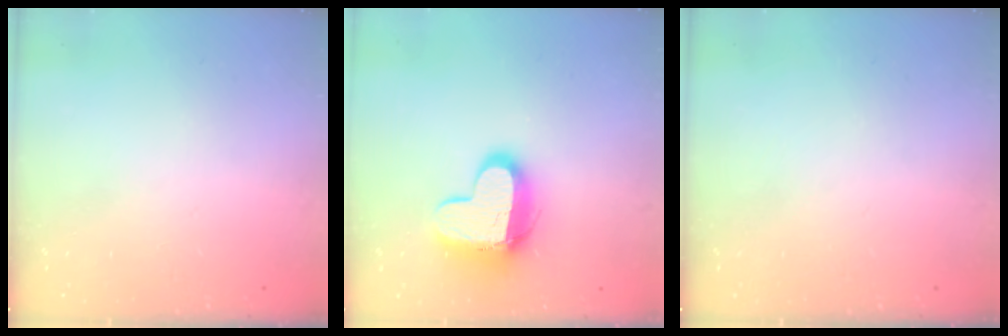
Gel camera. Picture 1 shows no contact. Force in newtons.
{"total": 12.8, "press": 12.7, "slide": 1.4}
{"total": 0.0}